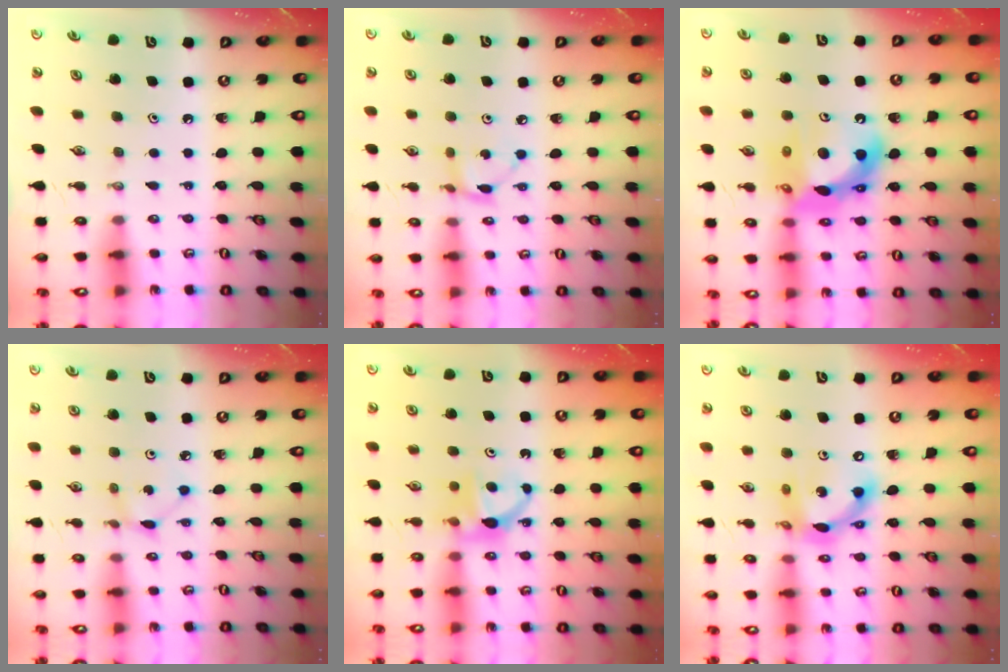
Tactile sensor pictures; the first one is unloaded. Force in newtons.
{"total": 3.0, "press": 3.0, "slide": 0.2}
{"total": 15.4, "press": 15.3, "slide": 1.7}
{"total": 2.0, "press": 2.0, "slide": 0.3}
{"total": 6.0, "press": 6.0, "slide": 0.7}
{"total": 14.2, "press": 14.1, "slide": 1.1}